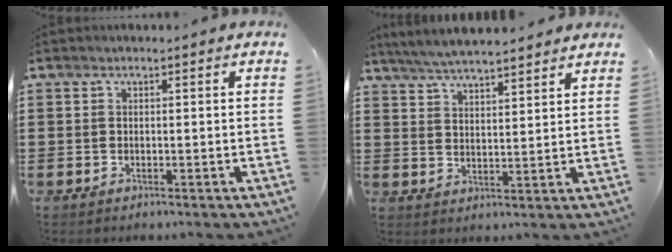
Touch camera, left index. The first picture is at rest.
{"total": 5.1, "force": [4.9, 0.2, 1.4], "torque": [-0.045, -0.016, 0.089]}